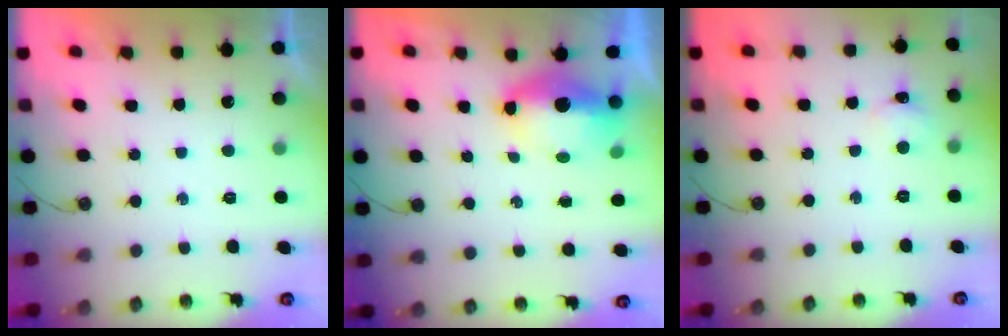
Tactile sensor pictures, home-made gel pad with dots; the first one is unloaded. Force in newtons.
{"total": 7.3, "press": 7.1, "slide": 1.6}
{"total": 2.6, "press": 2.6, "slide": 0.4}